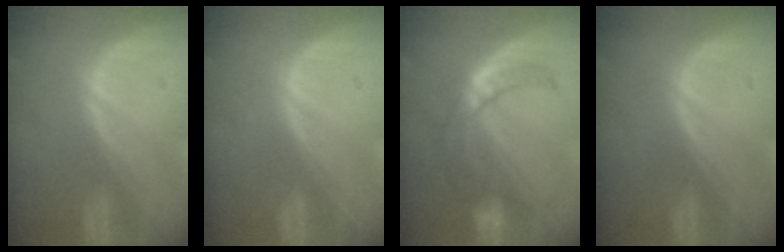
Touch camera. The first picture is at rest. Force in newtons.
{"total": 0.0}
{"total": 7.4, "press": 7.2, "slide": 1.9}
{"total": 0.0}